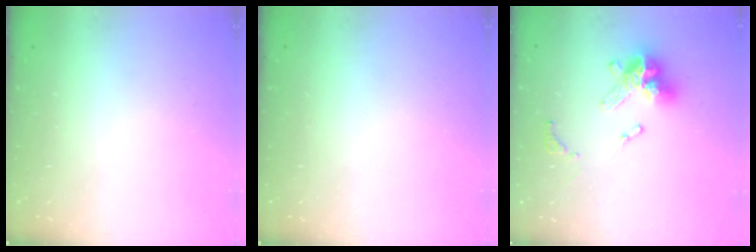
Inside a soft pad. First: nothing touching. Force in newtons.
{"total": 0.0}
{"total": 13.1, "press": 13.0, "slide": 1.4}